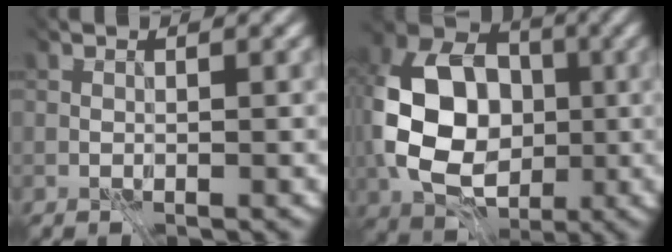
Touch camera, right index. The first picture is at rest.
{"total": 10.1, "force": [-2.6, 7.2, 6.7], "torque": [-0.141, -0.020, -0.023]}